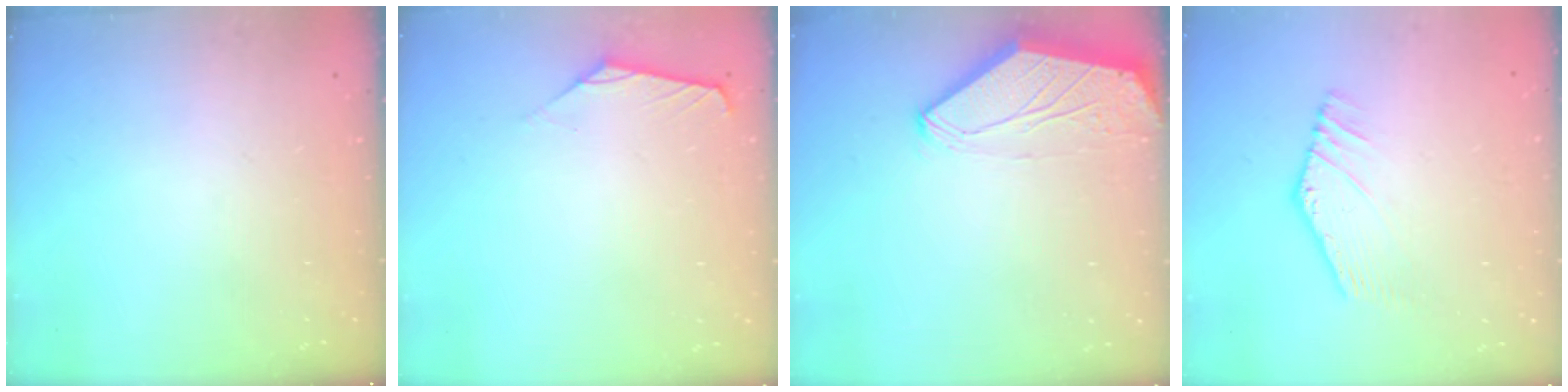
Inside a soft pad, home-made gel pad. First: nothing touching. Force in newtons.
{"total": 1.0, "press": 0.9, "slide": 0.3}
{"total": 0.0}
{"total": 3.6, "press": 3.6, "slide": 0.4}